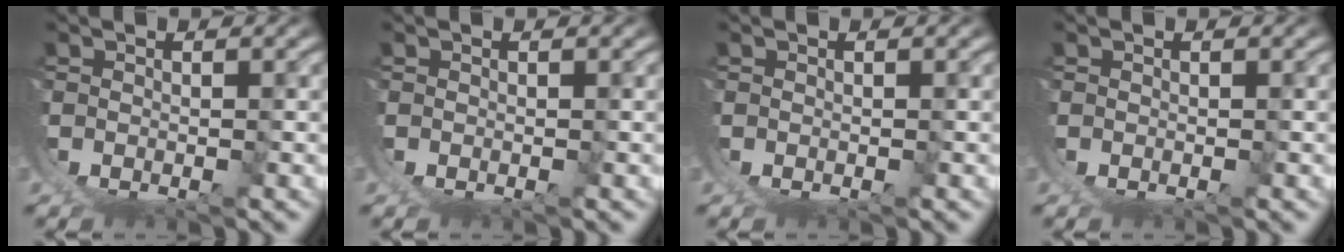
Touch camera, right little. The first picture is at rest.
{"total": 0.0}
{"total": 0.0}
{"total": 0.0}